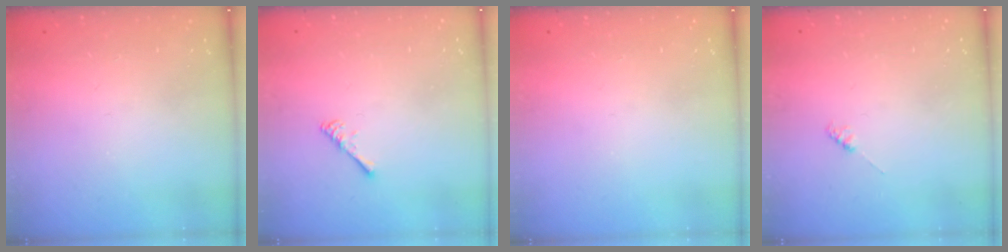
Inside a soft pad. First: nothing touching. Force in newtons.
{"total": 2.4, "press": 2.4, "slide": 0.4}
{"total": 0.0}
{"total": 2.3, "press": 2.3, "slide": 0.3}